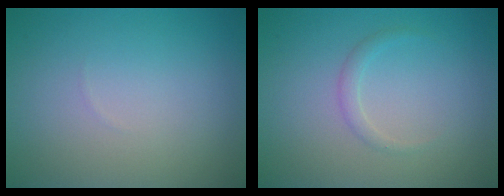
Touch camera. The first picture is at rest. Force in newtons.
{"total": 1.0, "press": 1.0, "slide": 0.1}